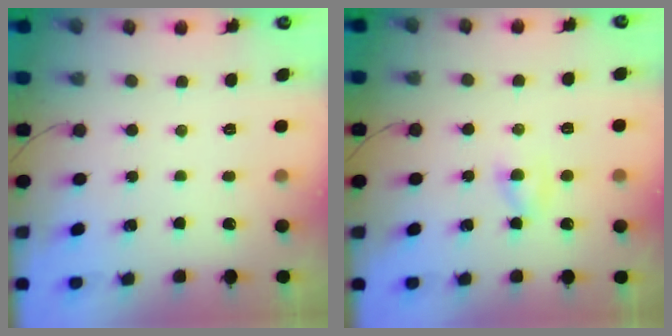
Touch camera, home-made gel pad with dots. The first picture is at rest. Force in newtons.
{"total": 2.0, "press": 1.8, "slide": 0.8}